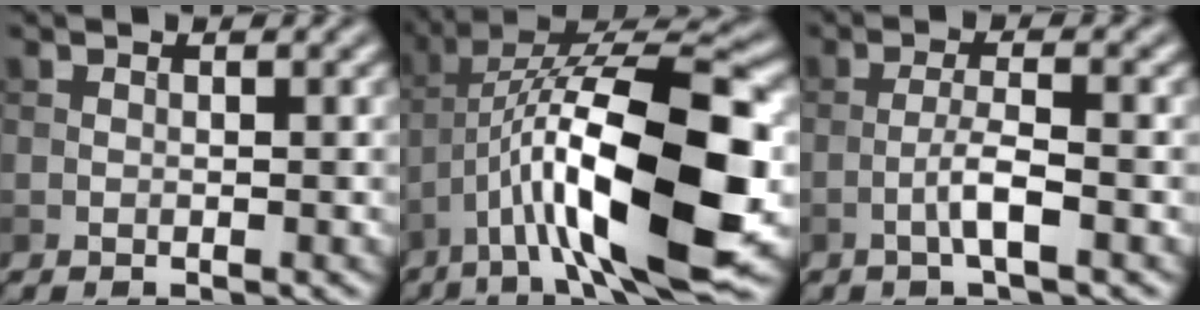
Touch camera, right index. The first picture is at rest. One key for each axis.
{"total": 15.4, "fx": -3.8, "fy": 4.8, "fz": 14.2, "tx": -0.245, "ty": 0.016, "tz": -0.058}
{"total": 2.7, "fx": -1.1, "fy": 0.3, "fz": 2.5, "tx": -0.047, "ty": 0.009, "tz": -0.026}